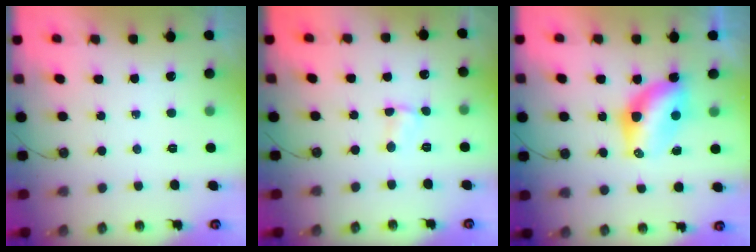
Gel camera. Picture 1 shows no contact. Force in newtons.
{"total": 1.5, "press": 1.5, "slide": 0.1}
{"total": 7.2, "press": 7.1, "slide": 0.5}